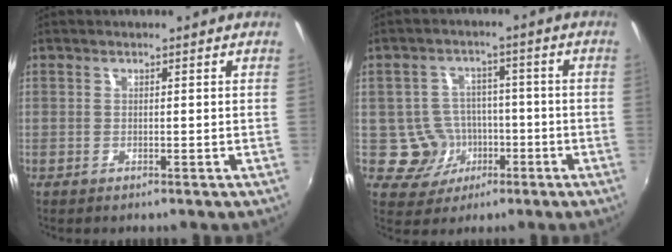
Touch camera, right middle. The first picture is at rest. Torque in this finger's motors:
{"motor_torque": [0.06, -0.31, -0.08, -0.06]}